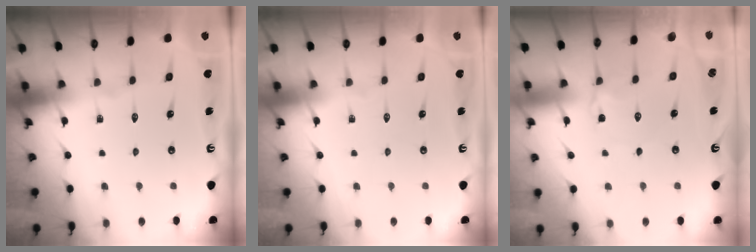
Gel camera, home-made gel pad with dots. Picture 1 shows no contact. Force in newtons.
{"total": 0.0}
{"total": 2.5, "press": 2.5, "slide": 0.2}